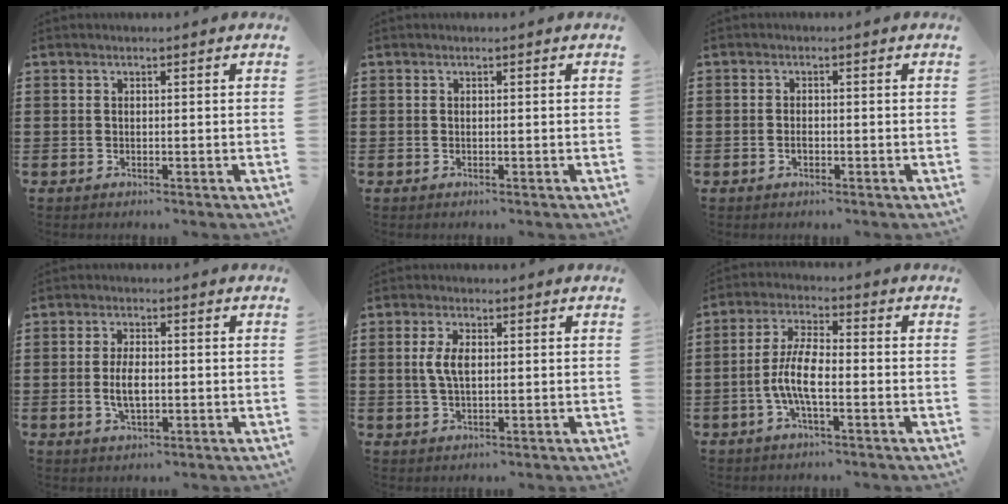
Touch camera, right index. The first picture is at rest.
{"total": 0.0}
{"total": 1.1, "force": [-0.4, 0.6, 0.9], "torque": [-0.019, -0.002, -0.007]}
{"total": 4.6, "force": [-0.5, 2.0, 4.1], "torque": [-0.088, -0.002, -0.012]}
{"total": 4.2, "force": [0.5, 2.0, 3.7], "torque": [-0.083, 0.006, 0.004]}
{"total": 6.6, "force": [-1.8, 2.0, 6.0], "torque": [-0.144, -0.011, -0.043]}